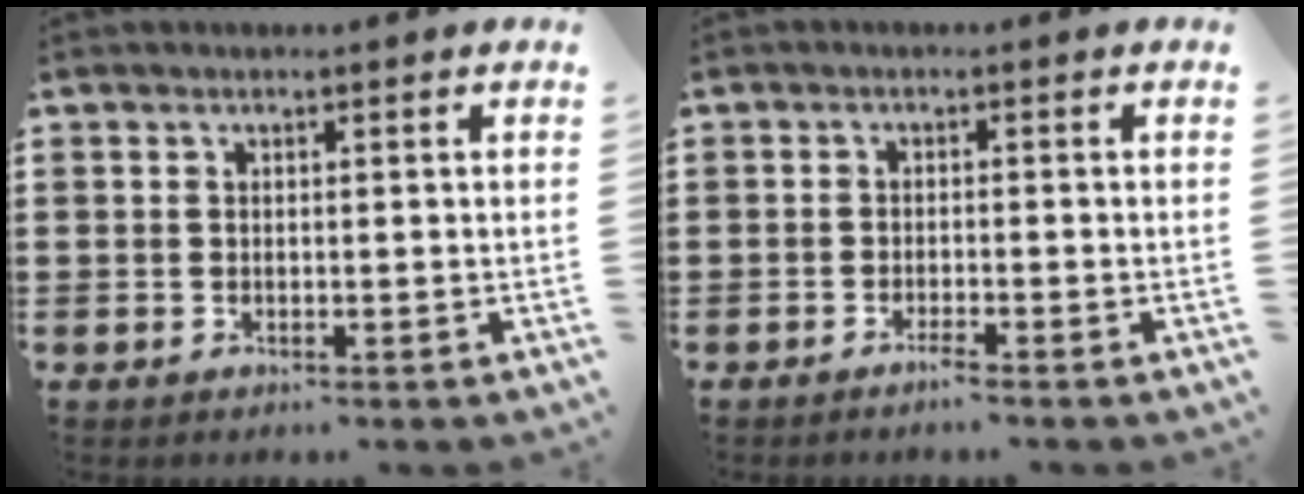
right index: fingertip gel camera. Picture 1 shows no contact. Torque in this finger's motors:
{"motor_torque": [0.00, -0.05, 0.08, 0.01]}